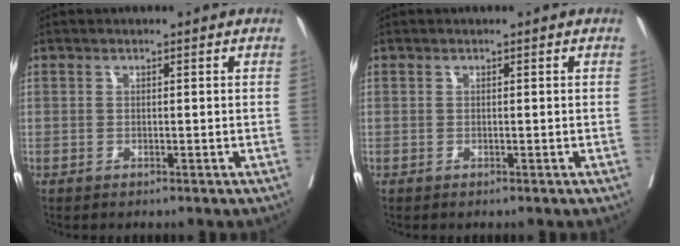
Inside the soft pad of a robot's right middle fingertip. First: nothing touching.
{"total": 0.0}